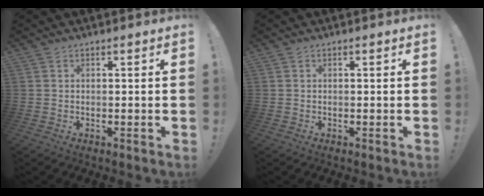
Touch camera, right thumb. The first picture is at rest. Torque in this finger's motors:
{"motor_torque": [-0.11, -0.11, -0.10, 0.10, 0.01]}